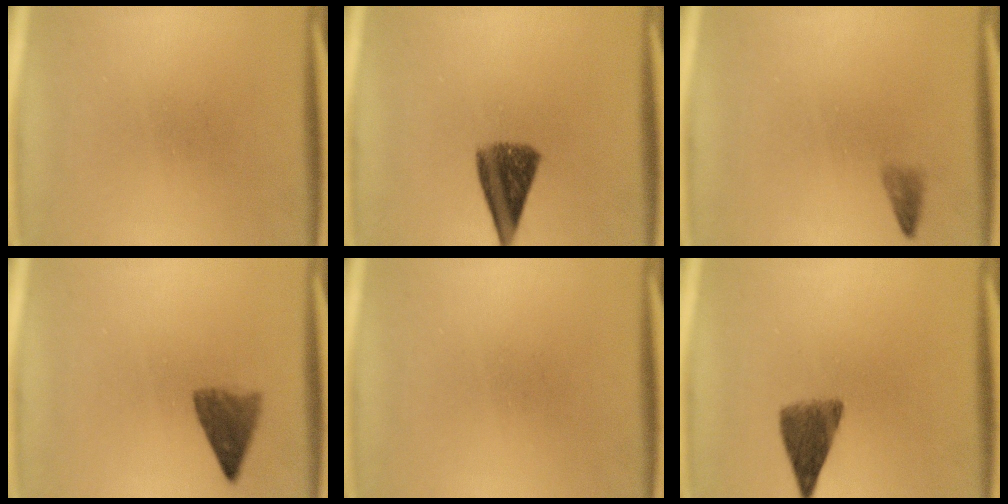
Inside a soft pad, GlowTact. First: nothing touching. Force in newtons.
{"total": 8.3}
{"total": 1.2}
{"total": 4.2}
{"total": 0.0}
{"total": 6.0}